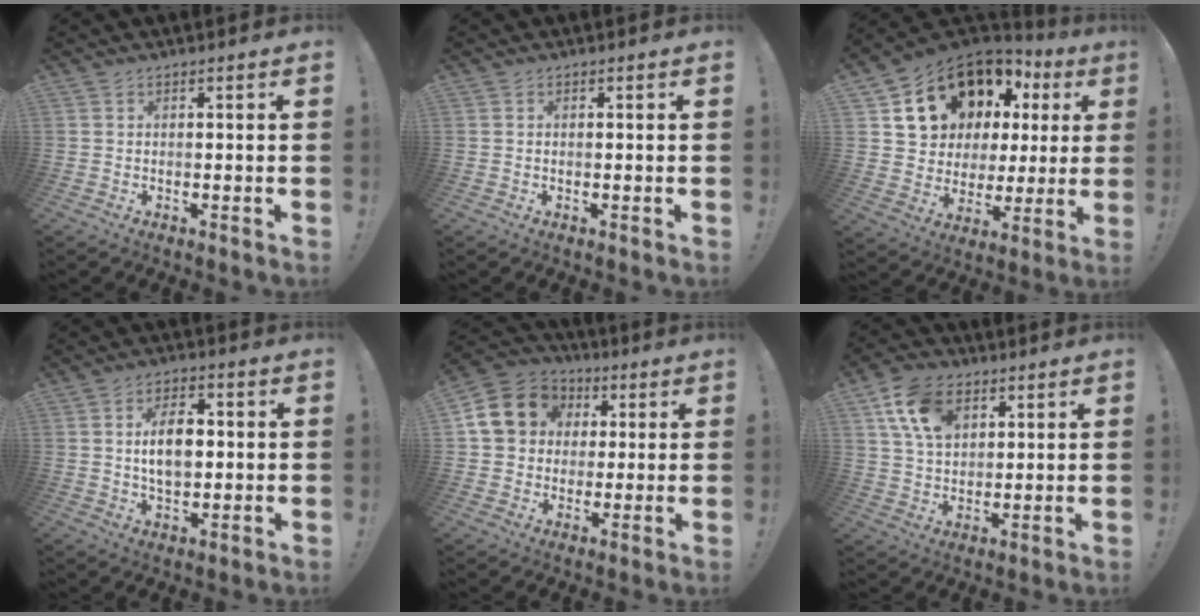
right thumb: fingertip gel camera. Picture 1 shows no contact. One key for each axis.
{"total": 0.0}
{"total": 16.3, "fx": 10.0, "fy": 10.9, "fz": 6.9, "tx": -0.113, "ty": -0.069, "tz": 0.211}
{"total": 9.8, "fx": 0.8, "fy": 6.0, "fz": 7.7, "tx": -0.134, "ty": -0.001, "tz": 0.008}
{"total": 15.4, "fx": 3.6, "fy": 13.2, "fz": 7.0, "tx": -0.103, "ty": 0.002, "tz": 0.080}
{"total": 13.6, "fx": 6.0, "fy": 9.3, "fz": 7.9, "tx": -0.129, "ty": -0.009, "tz": 0.118}